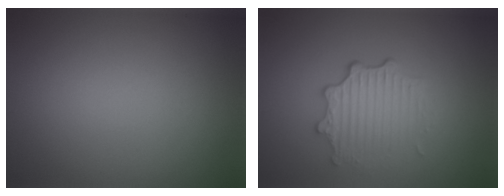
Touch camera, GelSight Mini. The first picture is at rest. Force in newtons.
{"total": 3.5, "press": 2.7, "slide": 2.2}